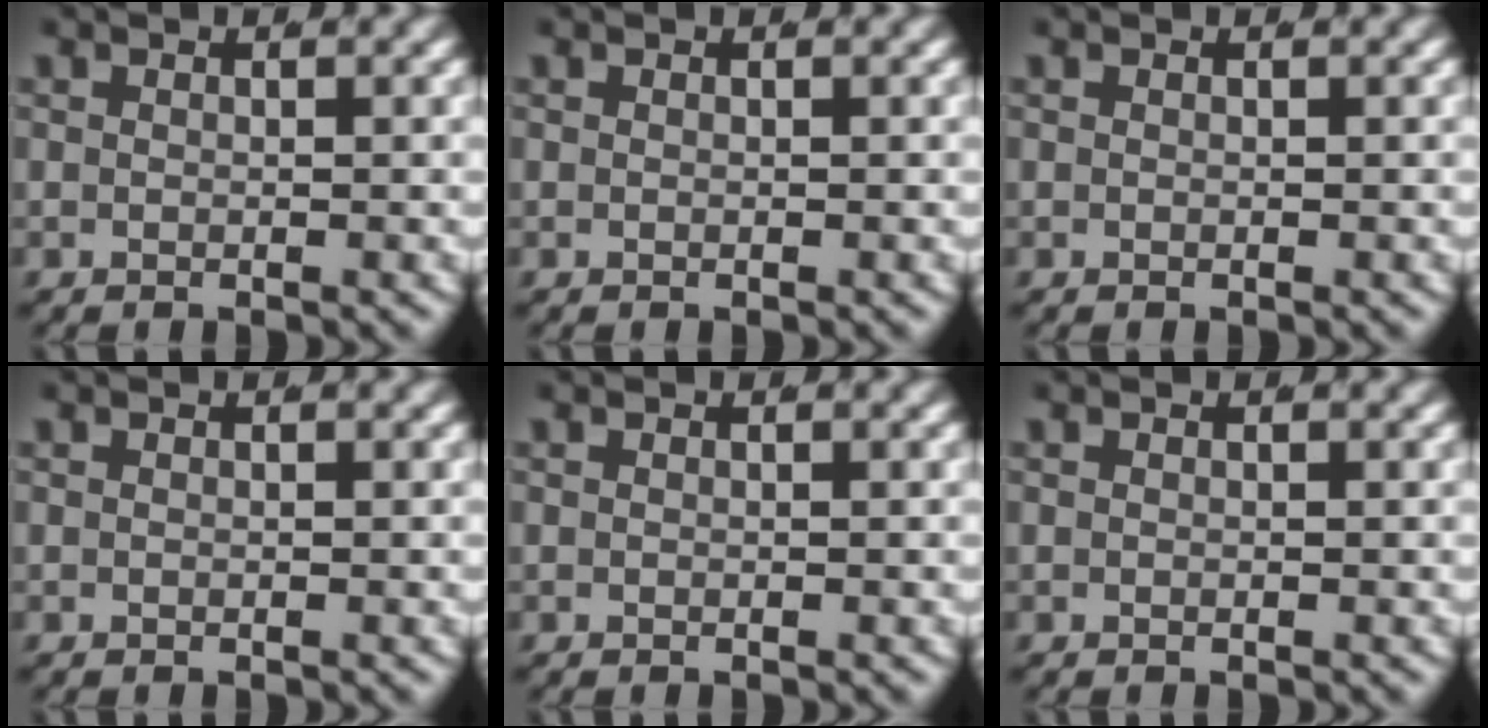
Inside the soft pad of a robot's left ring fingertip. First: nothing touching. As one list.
[{"total": 0.0}, {"total": 0.0}, {"total": 0.0}, {"total": 0.0}, {"total": 0.0}]